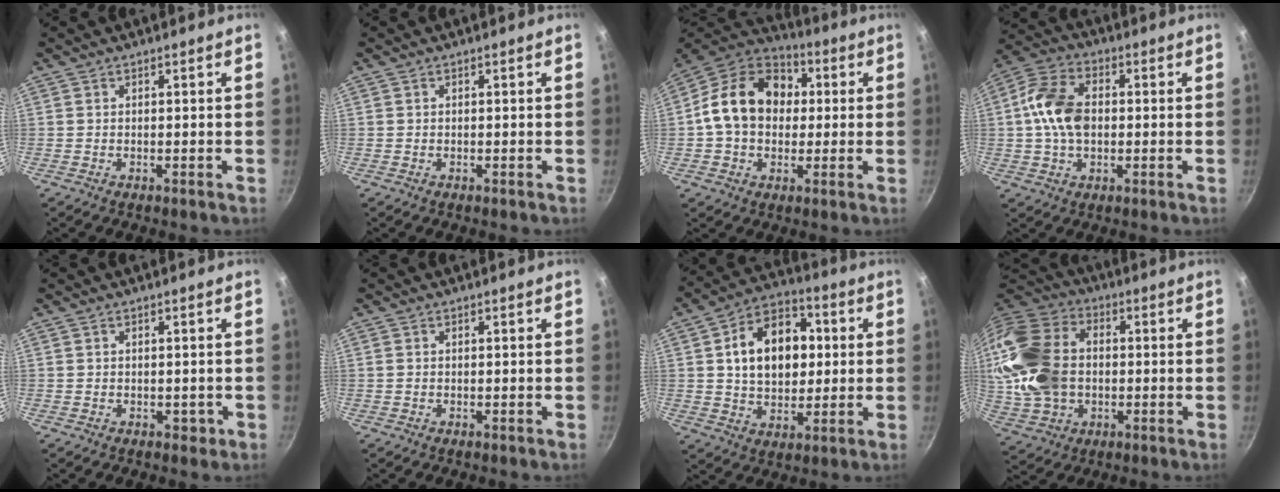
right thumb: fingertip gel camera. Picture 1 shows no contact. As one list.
[{"total": 0.0}, {"total": 17.7, "force": [1.8, 13.7, 11.1], "torque": [-0.161, 0.031, 0.015]}, {"total": 11.9, "force": [0.3, 8.0, 8.9], "torque": [-0.156, 0.024, -0.010]}, {"total": 1.3, "force": [-0.3, 1.0, 0.7], "torque": [0.000, 0.002, -0.002]}, {"total": 0.0}, {"total": 16.2, "force": [2.5, 11.5, 11.2], "torque": [-0.137, 0.016, 0.034]}, {"total": 19.3, "force": [0.1, 14.1, 13.1], "torque": [-0.242, 0.022, 0.006]}]